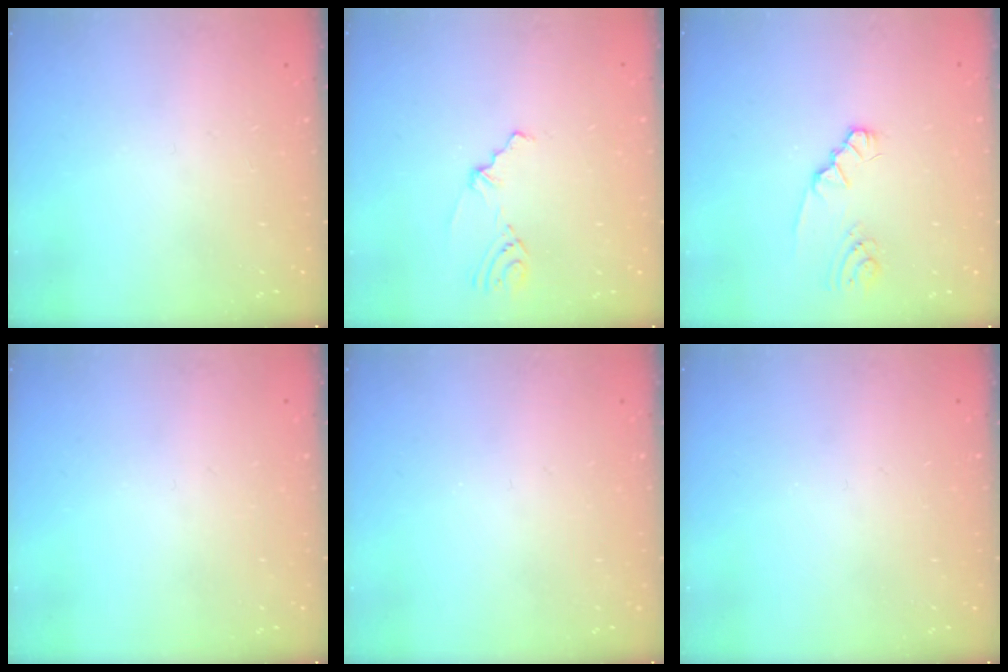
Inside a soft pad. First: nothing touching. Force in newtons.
{"total": 2.3, "press": 1.8, "slide": 1.5}
{"total": 2.2, "press": 2.2, "slide": 0.4}
{"total": 0.0}
{"total": 0.0}
{"total": 0.0}